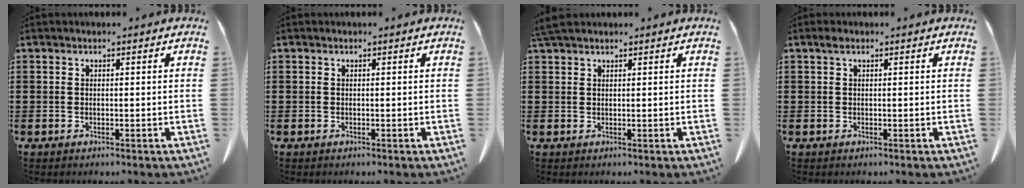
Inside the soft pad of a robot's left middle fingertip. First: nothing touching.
{"total": 0.0}
{"total": 2.1, "force": [1.8, 0.4, 1.0], "torque": [-0.025, 0.003, 0.035]}
{"total": 0.8, "force": [0.3, 0.4, 0.6], "torque": [-0.014, 0.003, 0.006]}